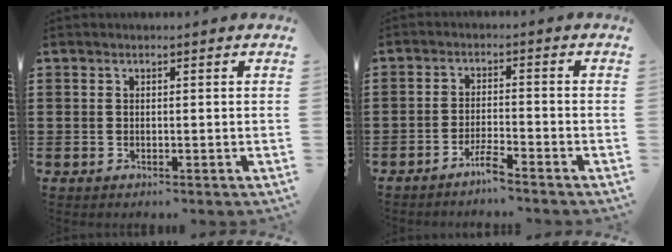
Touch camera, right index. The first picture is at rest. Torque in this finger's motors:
{"motor_torque": [0.27, -0.24, 0.14, 0.03]}